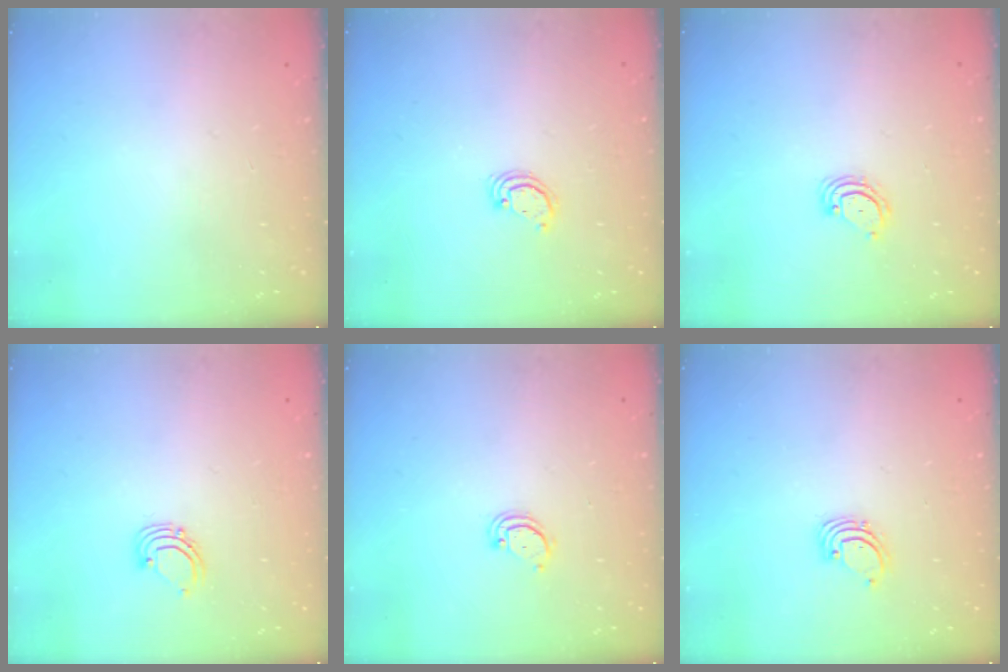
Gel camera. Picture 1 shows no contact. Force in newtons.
{"total": 2.5, "press": 2.5, "slide": 0.2}
{"total": 3.8, "press": 3.8, "slide": 0.3}
{"total": 2.9, "press": 2.9, "slide": 0.2}
{"total": 2.9, "press": 2.9, "slide": 0.2}
{"total": 1.4, "press": 1.4, "slide": 0.1}